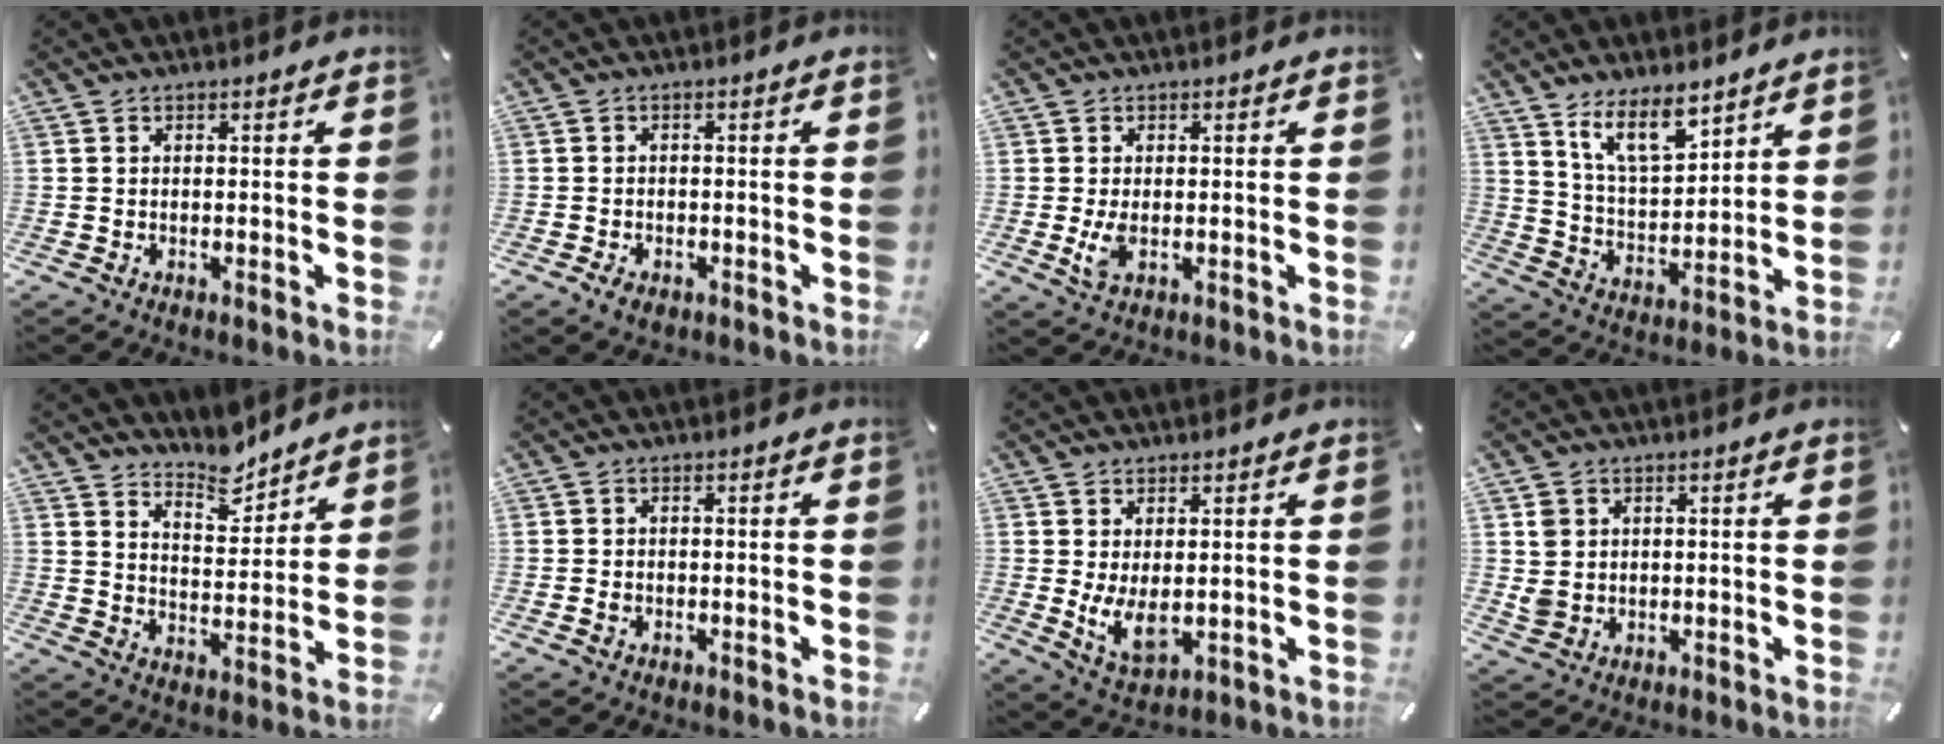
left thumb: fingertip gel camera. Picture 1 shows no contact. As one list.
[{"total": 2.0, "force": [-1.1, 1.3, 1.0], "torque": [-0.026, 0.001, -0.024]}, {"total": 3.6, "force": [-0.1, 2.2, 2.8], "torque": [-0.056, -0.006, -0.003]}, {"total": 11.6, "force": [8.7, 4.7, 6.1], "torque": [-0.121, -0.047, 0.162]}, {"total": 8.6, "force": [7.9, 3.1, 1.1], "torque": [-0.015, -0.066, 0.148]}, {"total": 1.1, "force": [-0.3, 0.8, 0.7], "torque": [-0.015, 0.002, -0.007]}, {"total": 7.3, "force": [0.7, 3.9, 6.2], "torque": [-0.125, -0.017, 0.012]}, {"total": 4.1, "force": [1.0, 3.9, 0.9], "torque": [-0.015, -0.003, 0.016]}]